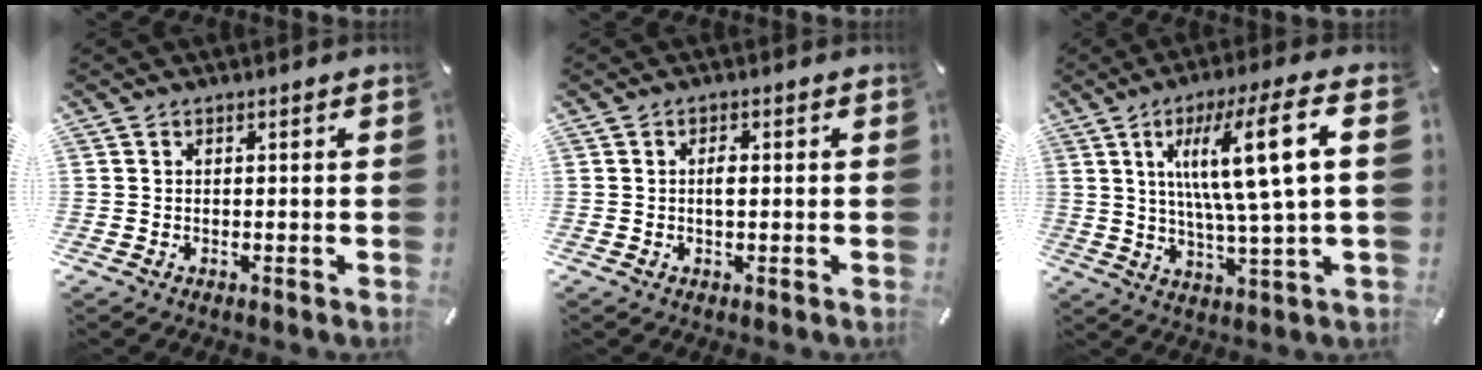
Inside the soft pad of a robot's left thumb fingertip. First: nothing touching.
{"total": 2.2, "force": [0.1, 1.0, 2.0], "torque": [-0.031, -0.001, -0.001]}
{"total": 16.4, "force": [4.9, 1.9, 15.5], "torque": [-0.284, -0.007, 0.063]}